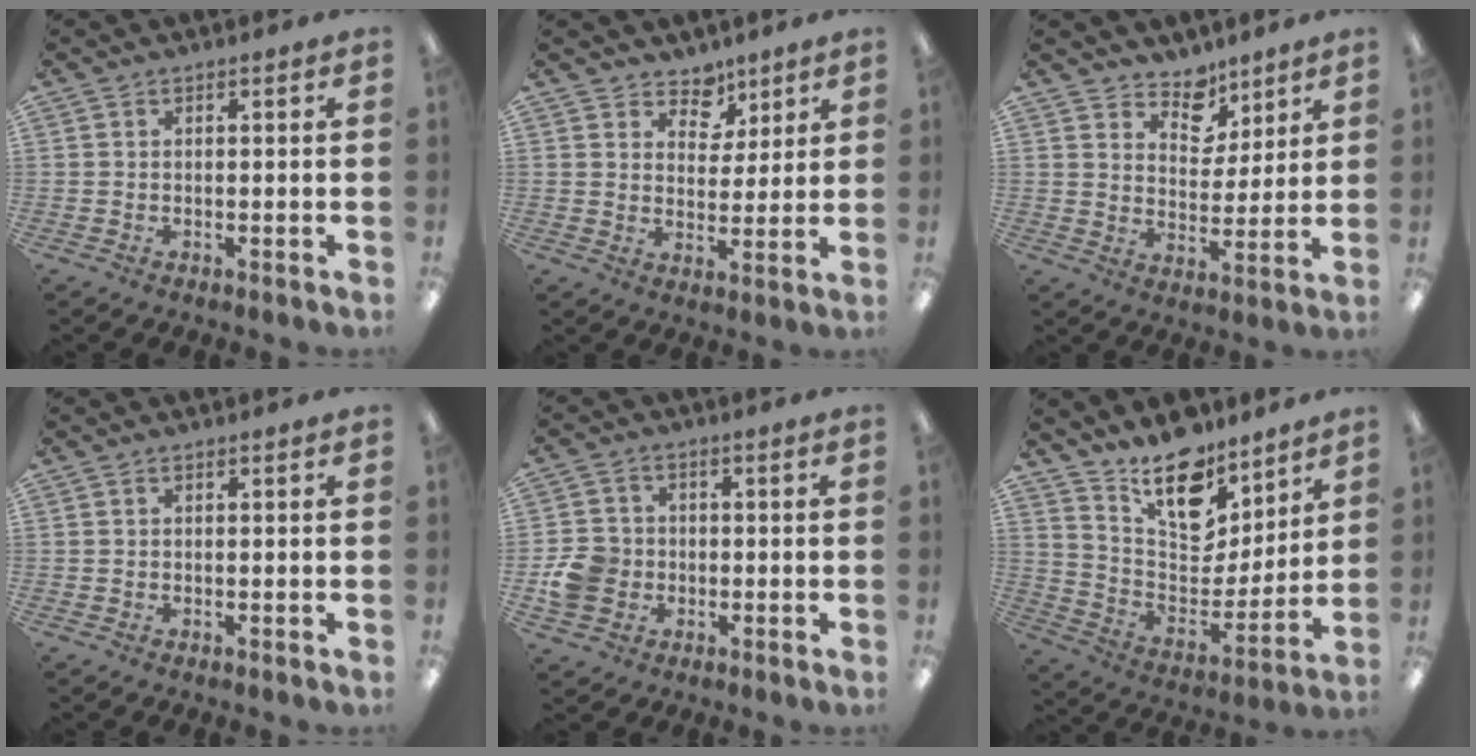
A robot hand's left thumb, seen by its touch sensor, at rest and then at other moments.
{"total": 6.4, "force": [4.8, 4.2, 0.6], "torque": [-0.006, -0.035, 0.086]}
{"total": 8.1, "force": [6.5, 4.7, 1.5], "torque": [-0.020, -0.048, 0.119]}
{"total": 0.0}
{"total": 7.6, "force": [-1.5, 6.9, 3.0], "torque": [-0.061, 0.014, -0.026]}
{"total": 17.6, "force": [13.1, 9.0, 7.7], "torque": [-0.124, -0.102, 0.239]}